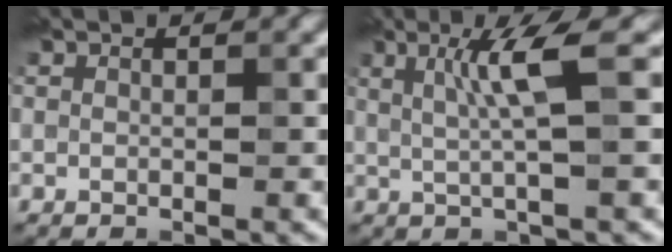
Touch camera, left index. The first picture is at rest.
{"total": 3.1, "force": [-0.1, -0.3, 3.1], "torque": [-0.067, 0.001, 0.011]}